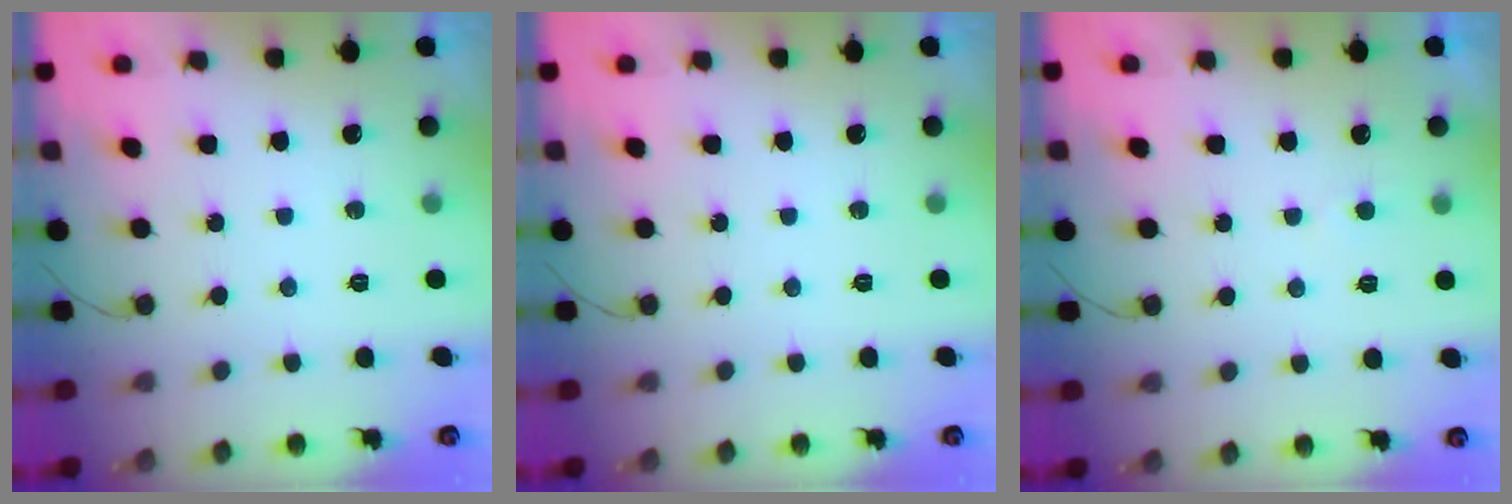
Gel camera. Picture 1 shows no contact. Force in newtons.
{"total": 0.0}
{"total": 2.4, "press": 2.3, "slide": 0.3}